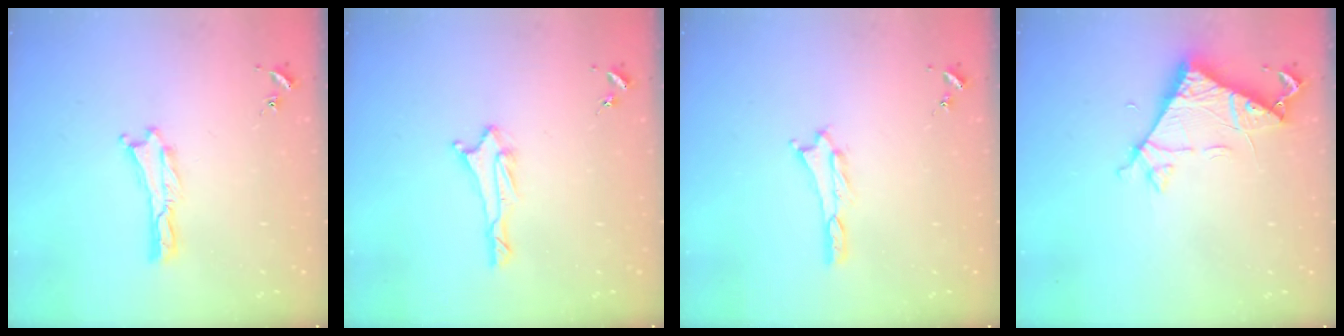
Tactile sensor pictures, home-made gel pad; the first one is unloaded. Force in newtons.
{"total": 1.7, "press": 1.6, "slide": 0.6}
{"total": 0.7, "press": 0.7, "slide": 0.3}
{"total": 6.9, "press": 6.9, "slide": 0.5}